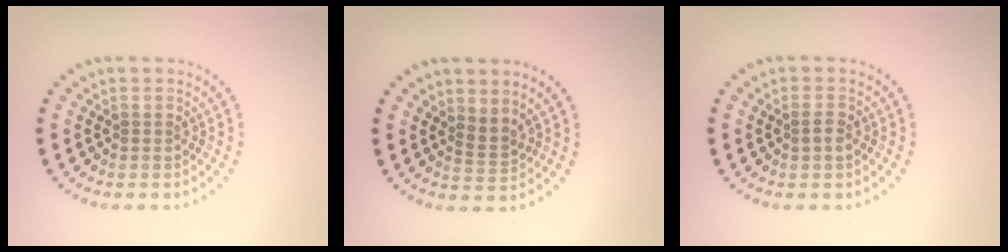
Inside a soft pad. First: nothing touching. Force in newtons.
{"total": 1.7, "press": 1.2, "slide": 1.1}
{"total": 1.1, "press": 1.1, "slide": 0.3}